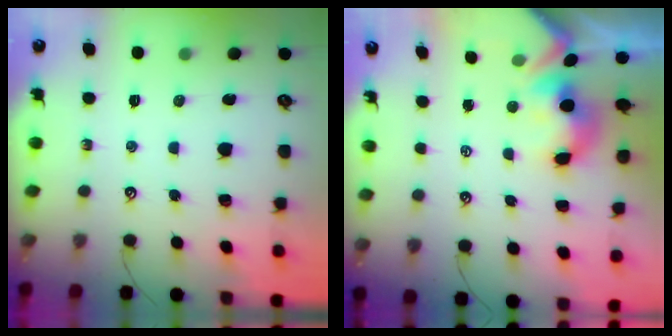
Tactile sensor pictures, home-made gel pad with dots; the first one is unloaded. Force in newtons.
{"total": 1.6, "press": 1.4, "slide": 0.7}